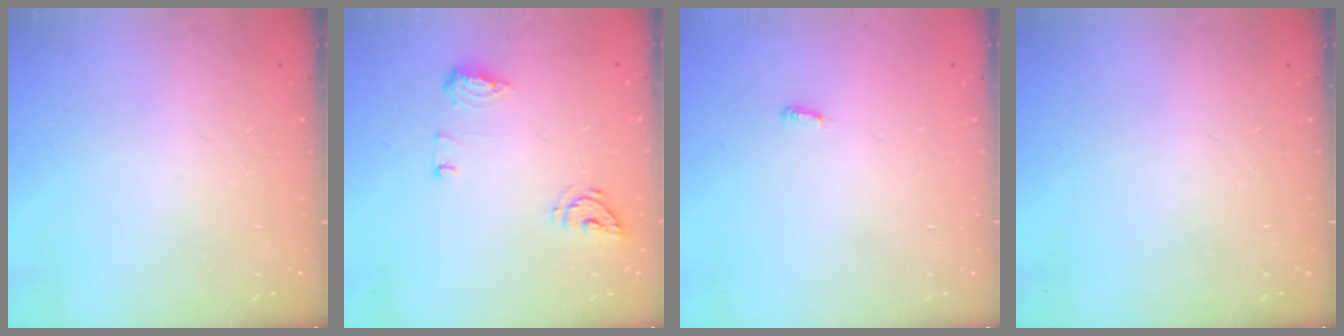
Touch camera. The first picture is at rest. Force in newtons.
{"total": 9.2, "press": 9.0, "slide": 2.1}
{"total": 2.9, "press": 2.9, "slide": 0.2}
{"total": 0.0}